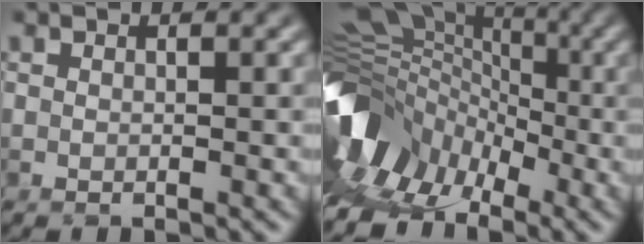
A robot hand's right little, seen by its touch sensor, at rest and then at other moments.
{"total": 10.5, "force": [-4.9, 7.4, 5.6], "torque": [-0.102, 0.013, -0.099]}